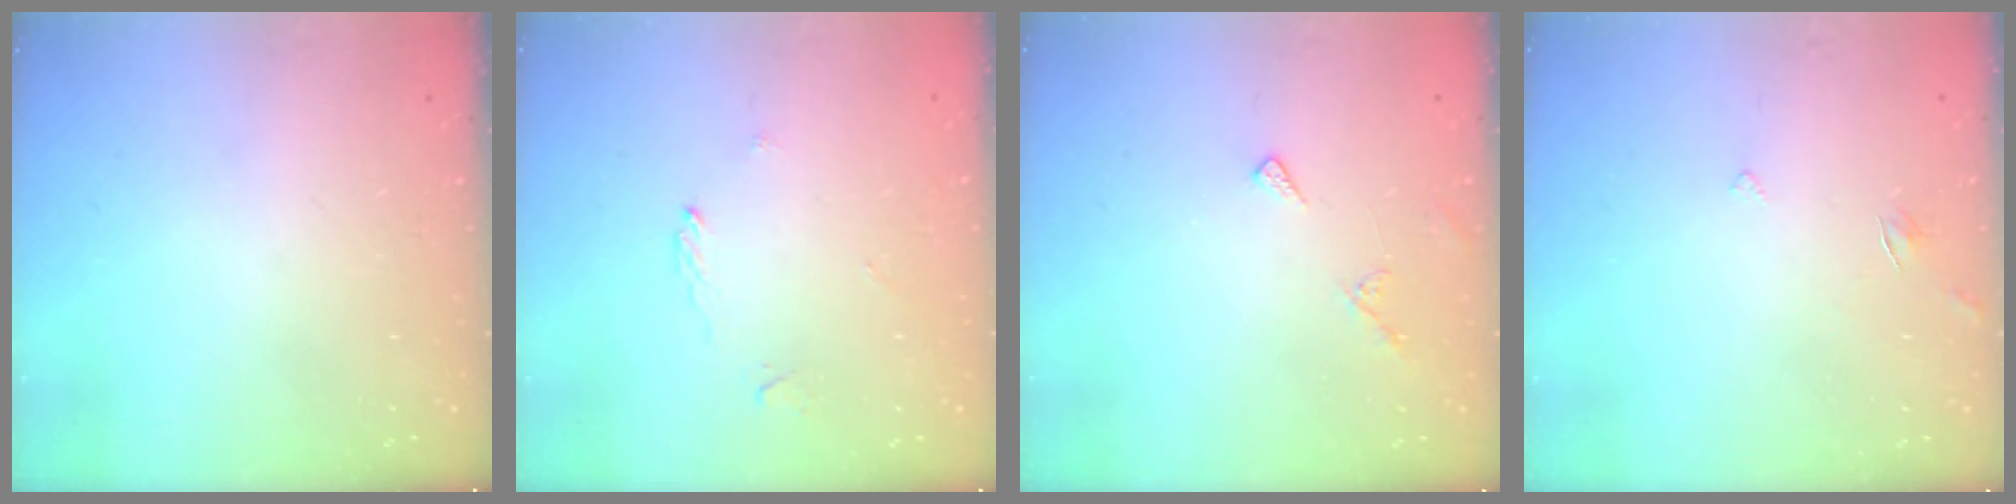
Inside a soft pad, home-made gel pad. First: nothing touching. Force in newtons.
{"total": 2.0, "press": 2.0, "slide": 0.2}
{"total": 6.3, "press": 6.3, "slide": 0.6}
{"total": 2.8, "press": 2.8, "slide": 0.3}